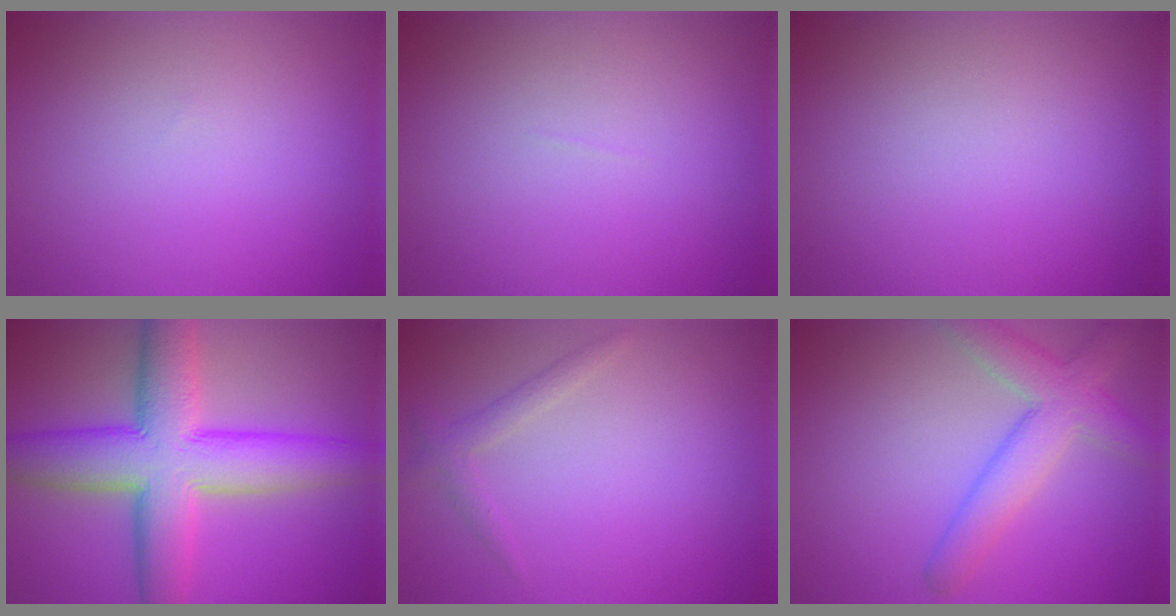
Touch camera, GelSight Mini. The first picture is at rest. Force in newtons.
{"total": 0.0}
{"total": 0.0}
{"total": 10.4, "press": 10.4, "slide": 0.4}
{"total": 1.4, "press": 1.4, "slide": 0.1}
{"total": 5.0, "press": 5.0, "slide": 0.3}